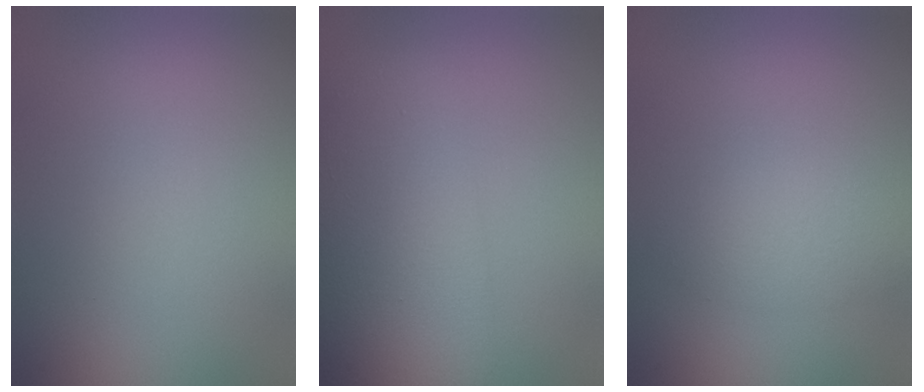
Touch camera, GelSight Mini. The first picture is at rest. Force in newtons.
{"total": 10.8, "press": 10.7, "slide": 0.5}
{"total": 1.9, "press": 1.9, "slide": 0.1}